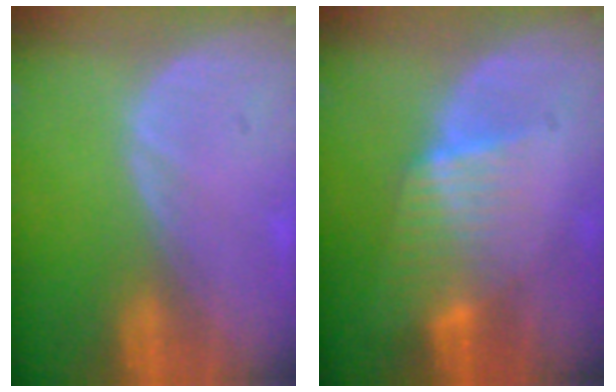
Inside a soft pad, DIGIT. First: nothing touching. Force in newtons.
{"total": 6.5, "press": 5.8, "slide": 3.0}